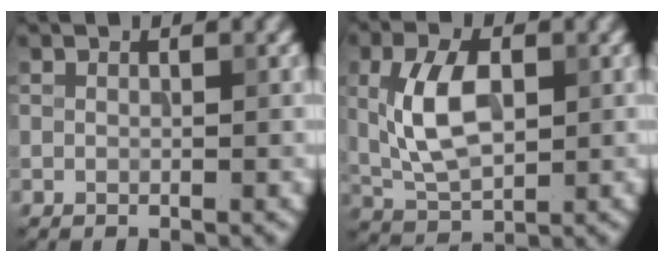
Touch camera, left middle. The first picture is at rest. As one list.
[{"total": 6.0, "force": [0.6, 3.4, 5.0], "torque": [-0.105, 0.003, 0.017]}]